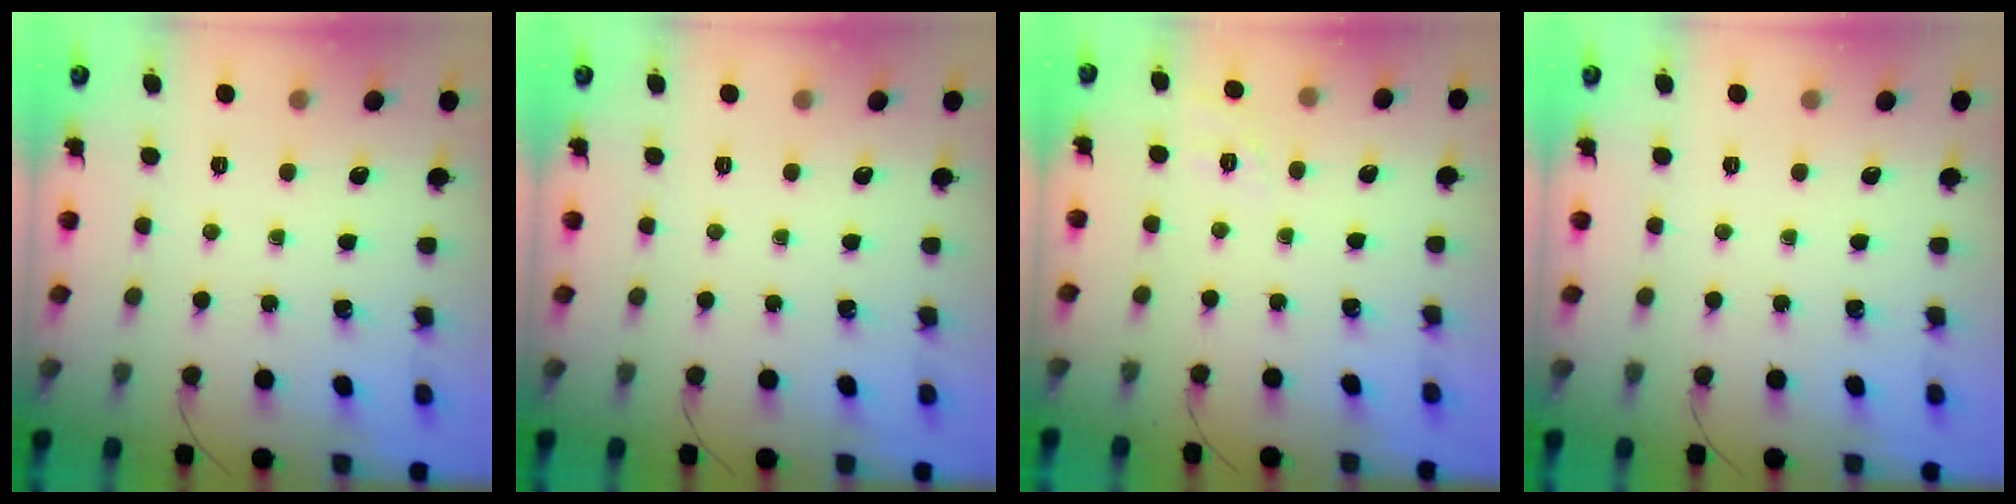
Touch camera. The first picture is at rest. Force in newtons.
{"total": 0.0}
{"total": 2.0, "press": 0.9, "slide": 1.8}
{"total": 0.0}